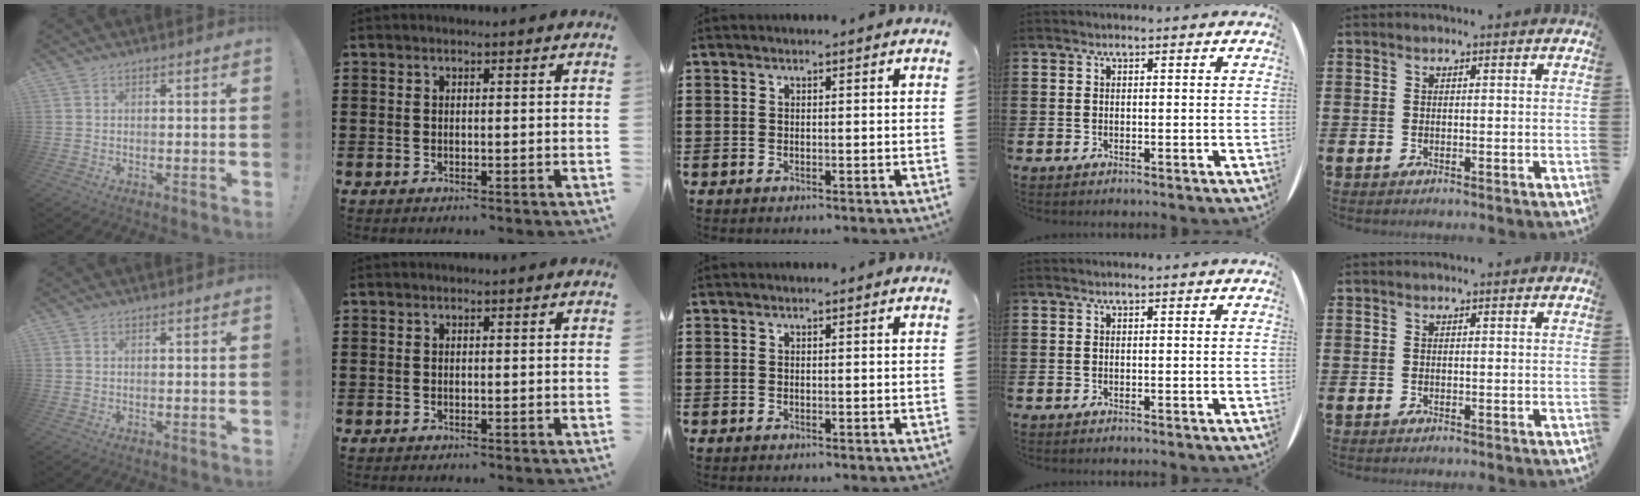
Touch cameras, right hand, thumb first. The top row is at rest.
{}